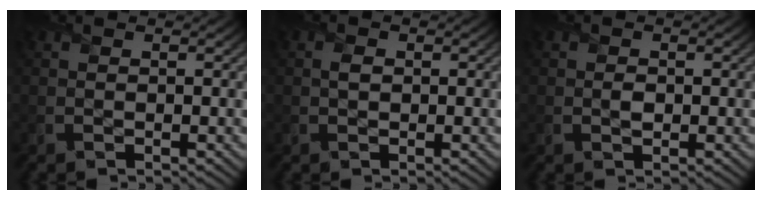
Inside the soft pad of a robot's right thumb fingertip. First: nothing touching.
{"total": 0.9, "force": [0.0, 0.7, 0.4], "torque": [-0.006, -0.002, 0.000]}
{"total": 0.9, "force": [-0.1, 0.7, 0.6], "torque": [-0.007, -0.006, -0.002]}